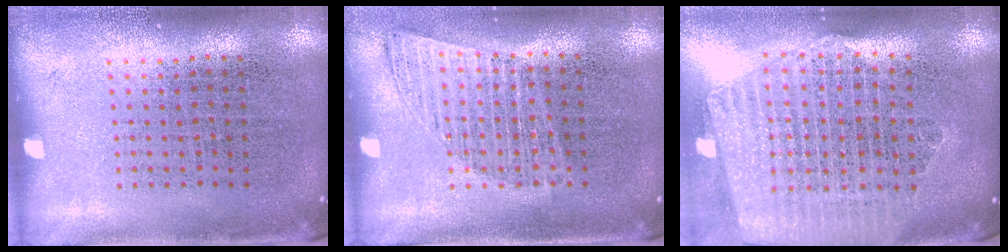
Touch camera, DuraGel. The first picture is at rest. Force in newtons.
{"total": 1.0, "press": 1.0, "slide": 0.2}
{"total": 2.5, "press": 2.2, "slide": 1.2}